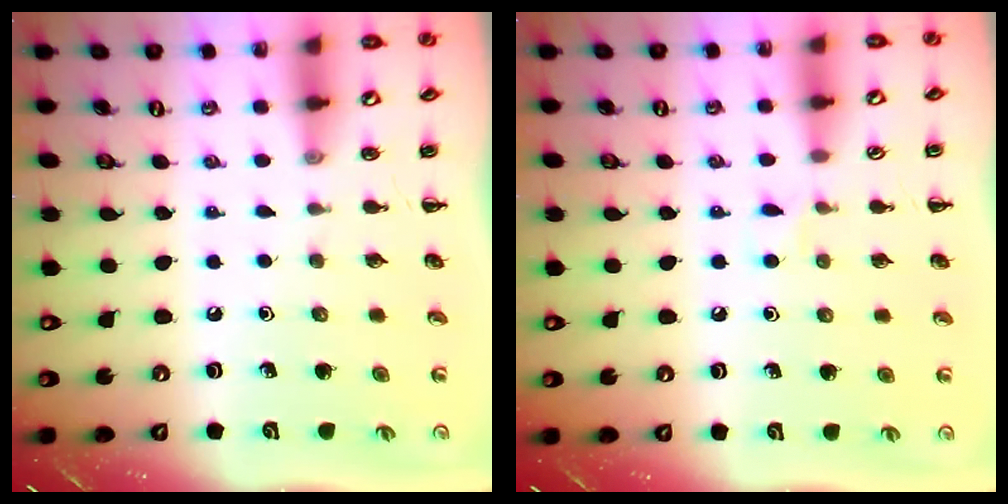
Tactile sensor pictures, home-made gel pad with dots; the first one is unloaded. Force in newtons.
{"total": 4.0, "press": 3.8, "slide": 1.4}